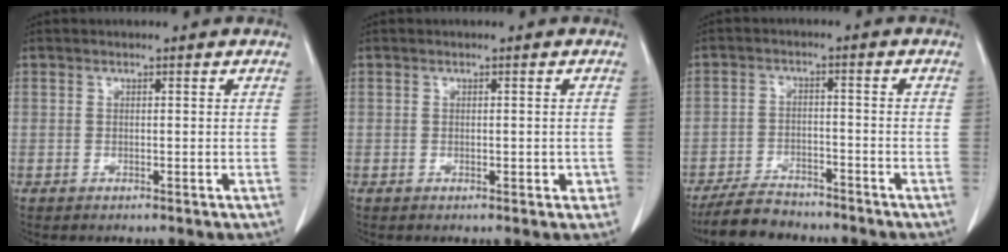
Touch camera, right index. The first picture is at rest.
{"total": 1.7, "force": [-0.3, 1.0, 1.3], "torque": [-0.014, 0.004, -0.001]}
{"total": 7.3, "force": [-6.5, 2.6, 1.9], "torque": [-0.035, -0.011, -0.112]}